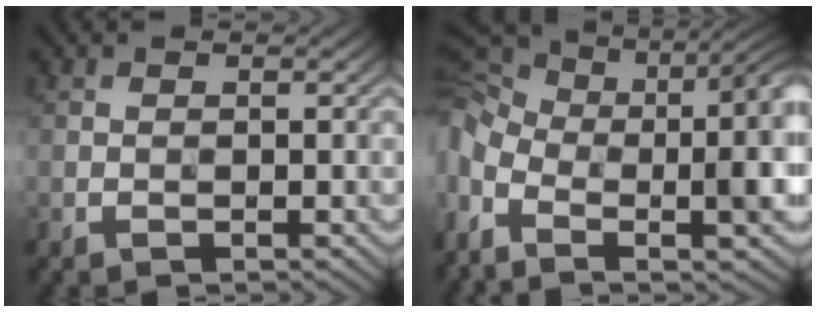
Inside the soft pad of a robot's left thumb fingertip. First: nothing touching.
{"total": 18.1, "force": [-4.0, 9.6, 14.7], "torque": [-0.294, -0.044, -0.022]}